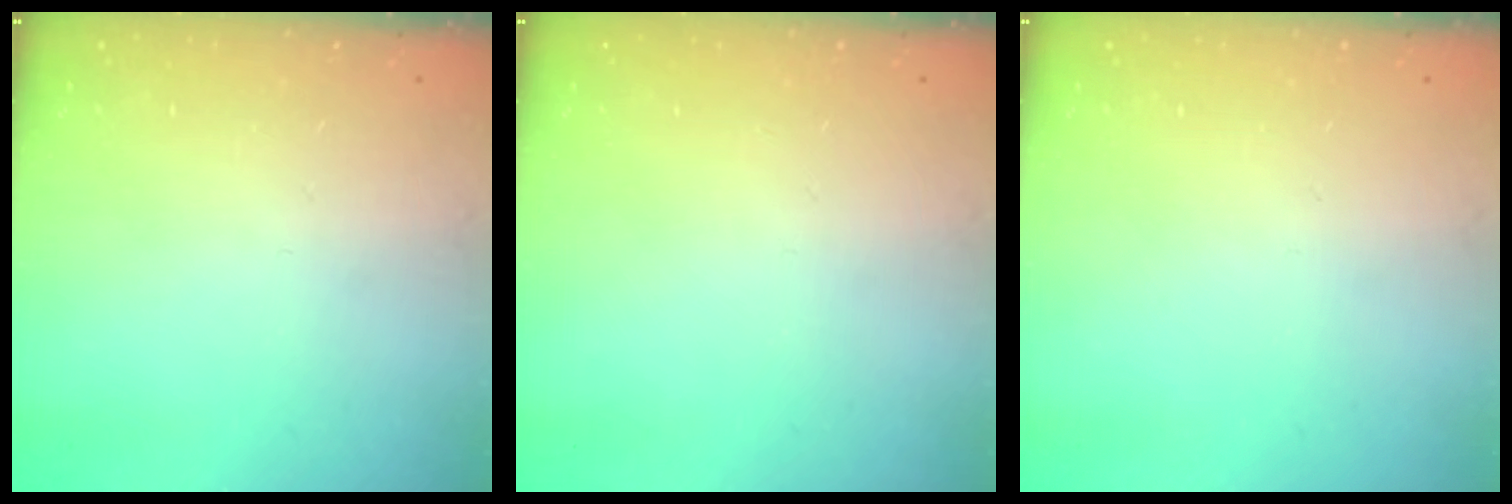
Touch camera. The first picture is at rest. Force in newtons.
{"total": 0.0}
{"total": 0.0}